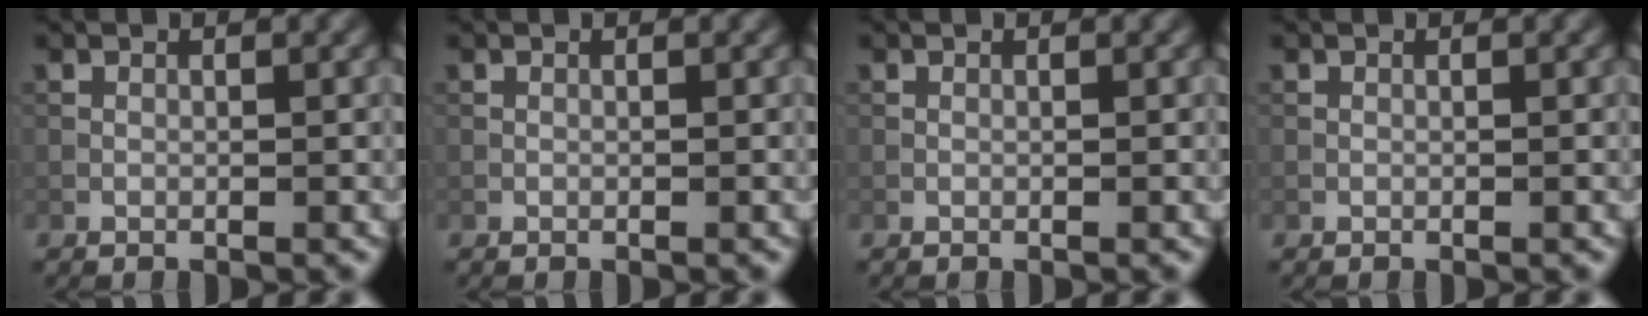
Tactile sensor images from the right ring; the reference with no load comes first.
{"total": 0.0}
{"total": 0.0}
{"total": 0.0}